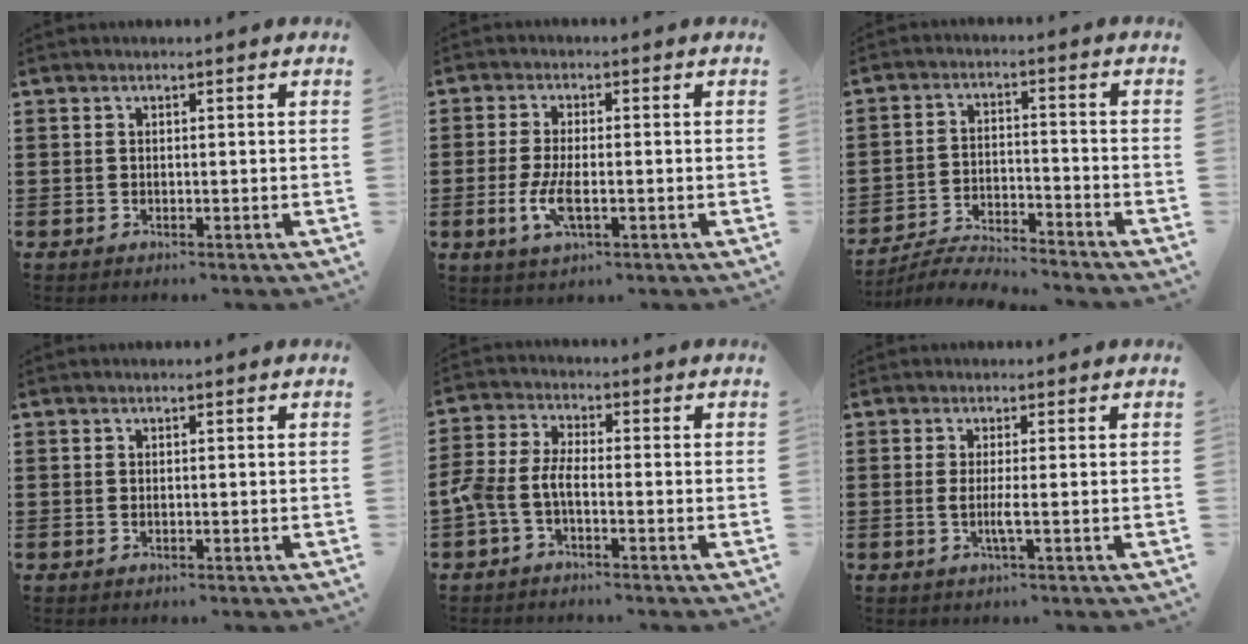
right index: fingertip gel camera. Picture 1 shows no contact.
{"total": 5.2, "force": [-1.4, 1.7, 4.7], "torque": [-0.106, -0.008, -0.031]}
{"total": 4.9, "force": [-4.8, 0.2, 0.8], "torque": [-0.017, 0.003, -0.098]}
{"total": 0.0}
{"total": 4.3, "force": [-1.9, 1.7, 3.4], "torque": [-0.098, -0.005, -0.046]}
{"total": 2.4, "force": [-0.5, -0.2, 2.4], "torque": [-0.050, -0.009, -0.013]}